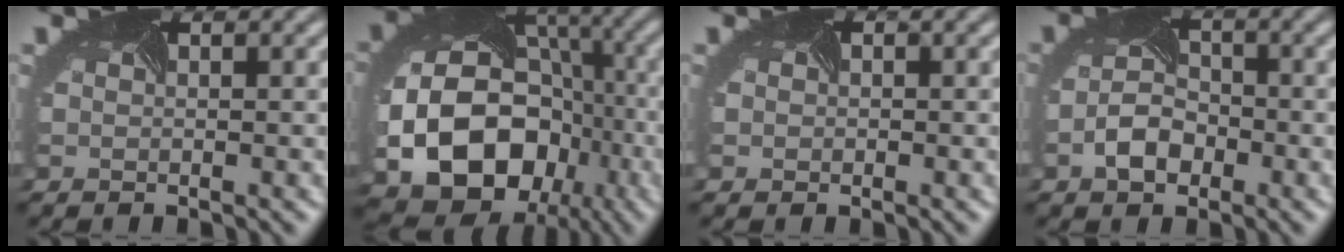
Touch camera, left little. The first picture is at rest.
{"total": 18.3, "force": [-5.4, 14.9, 9.2], "torque": [-0.173, -0.049, -0.080]}
{"total": 1.0, "force": [-0.2, 0.9, 0.2], "torque": [0.001, -0.003, -0.001]}
{"total": 3.2, "force": [-1.6, 2.1, 1.8], "torque": [-0.041, -0.003, -0.030]}